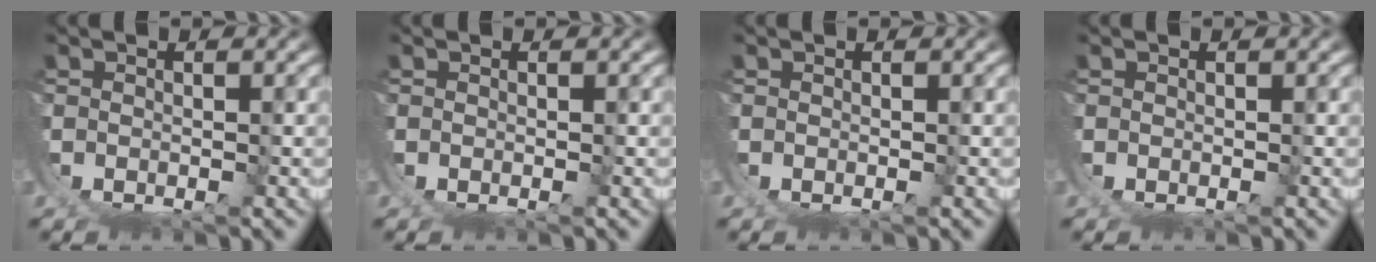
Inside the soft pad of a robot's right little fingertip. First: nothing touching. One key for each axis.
{"total": 0.0}
{"total": 0.0}
{"total": 0.0}